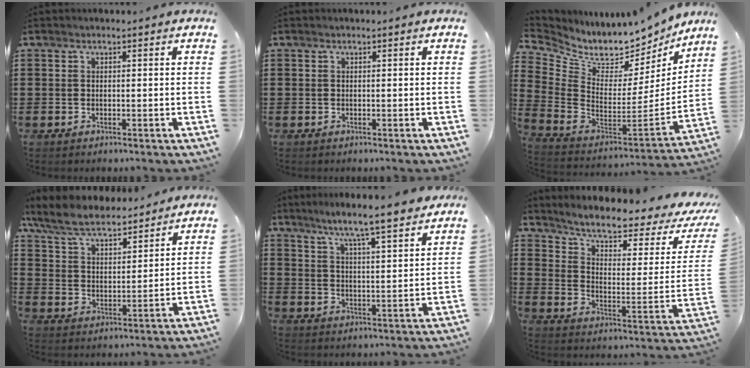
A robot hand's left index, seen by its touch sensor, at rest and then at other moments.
{"total": 0.0}
{"total": 6.1, "force": [5.4, 2.5, 1.4], "torque": [-0.068, -0.064, 0.090]}
{"total": 7.8, "force": [7.0, 1.9, 2.9], "torque": [-0.086, -0.028, 0.126]}
{"total": 6.3, "force": [5.8, -0.4, 2.5], "torque": [-0.073, -0.037, 0.097]}
{"total": 5.8, "force": [4.6, 1.1, 3.4], "torque": [-0.080, -0.037, 0.074]}